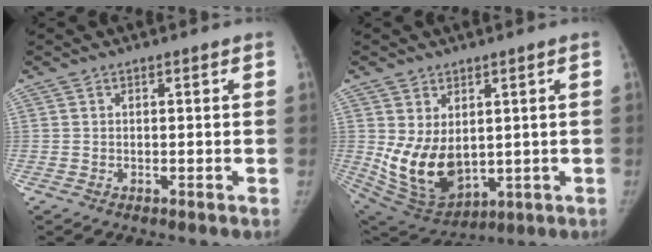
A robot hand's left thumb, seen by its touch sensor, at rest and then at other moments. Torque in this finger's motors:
{"motor_torque": [0.81, 1.10, 1.02, -0.99, 0.28]}